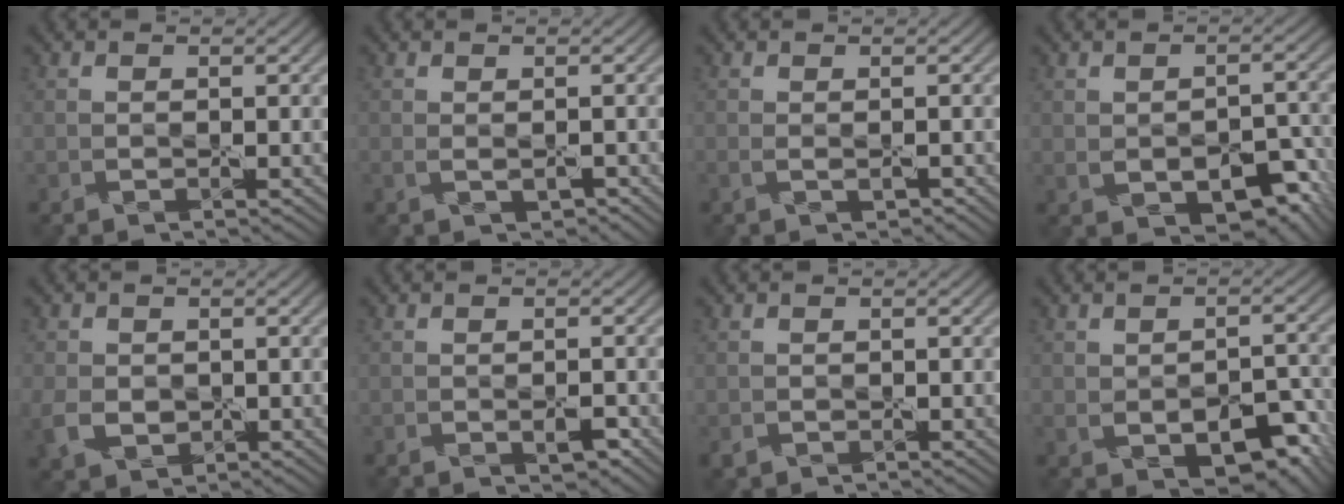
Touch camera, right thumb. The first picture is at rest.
{"total": 1.3, "force": [-0.3, 0.7, 1.1], "torque": [-0.025, -0.009, -0.002]}
{"total": 1.1, "force": [-0.3, 0.4, 0.9], "torque": [-0.024, -0.007, -0.006]}
{"total": 7.2, "force": [-2.7, 4.3, 5.2], "torque": [-0.085, -0.017, -0.028]}
{"total": 4.4, "force": [-0.7, 3.5, 2.6], "torque": [-0.073, -0.014, -0.013]}
{"total": 1.7, "force": [-0.6, 0.9, 1.3], "torque": [-0.020, -0.005, -0.006]}
{"total": 0.9, "force": [-0.2, 0.8, 0.3], "torque": [-0.010, -0.009, -0.004]}
{"total": 7.5, "force": [-2.7, 4.4, 5.4], "torque": [-0.087, -0.022, -0.027]}